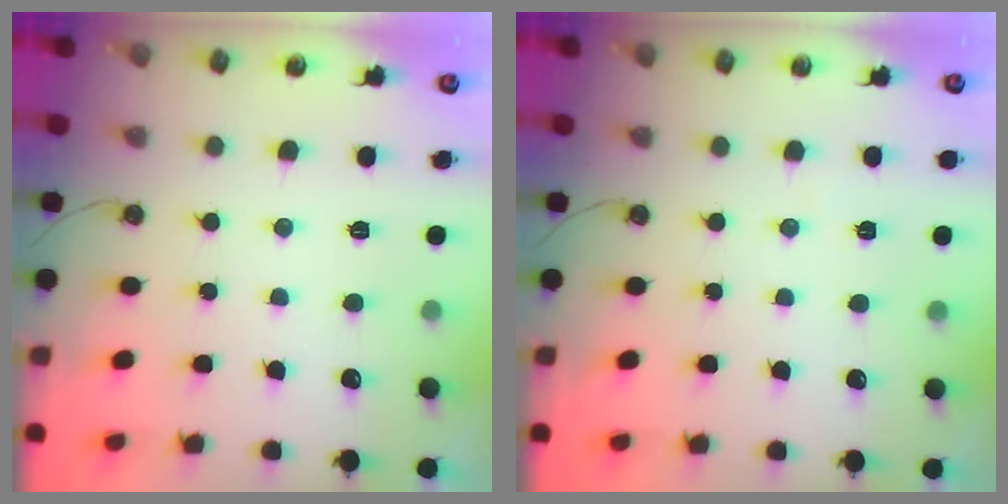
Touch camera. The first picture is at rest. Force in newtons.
{"total": 1.6, "press": 1.4, "slide": 0.7}